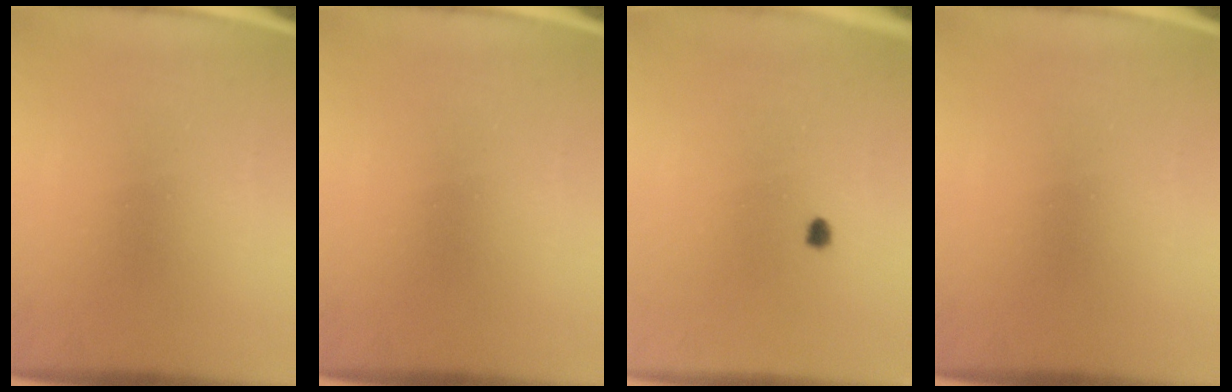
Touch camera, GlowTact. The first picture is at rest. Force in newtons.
{"total": 0.0}
{"total": 0.9}
{"total": 0.0}